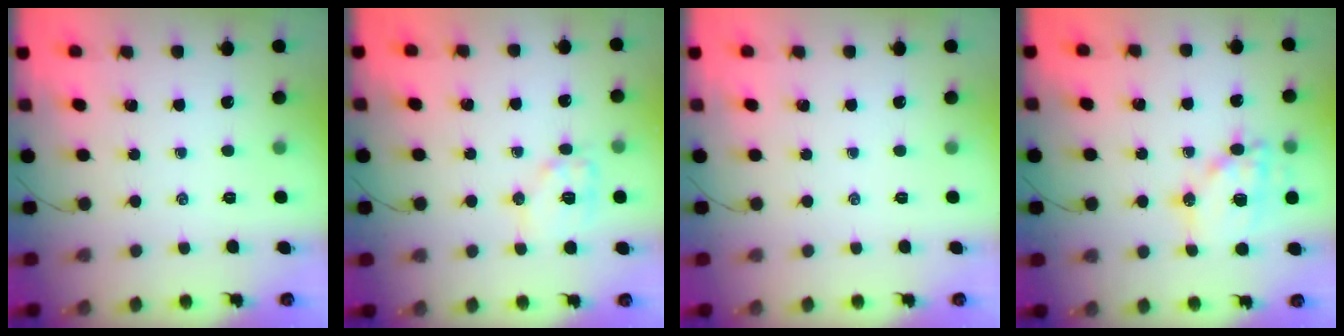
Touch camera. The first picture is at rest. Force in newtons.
{"total": 9.0, "press": 9.0, "slide": 0.3}
{"total": 0.0}
{"total": 15.5, "press": 15.2, "slide": 3.2}